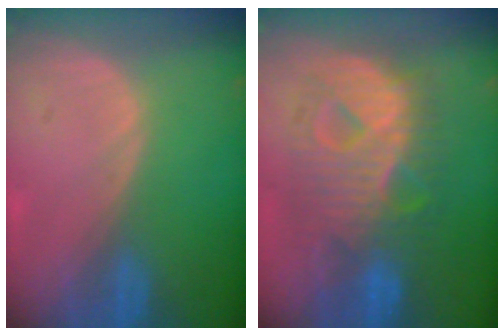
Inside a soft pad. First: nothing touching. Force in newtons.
{"total": 11.2, "press": 11.2, "slide": 1.0}